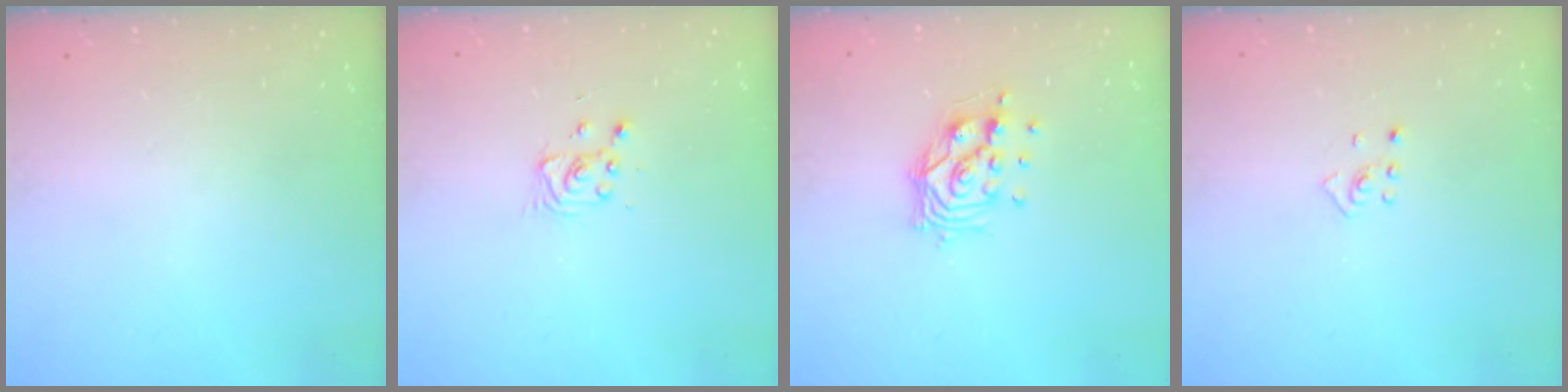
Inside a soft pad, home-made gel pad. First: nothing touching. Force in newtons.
{"total": 2.8, "press": 2.8, "slide": 0.4}
{"total": 10.1, "press": 10.0, "slide": 1.1}
{"total": 2.0, "press": 1.9, "slide": 0.8}